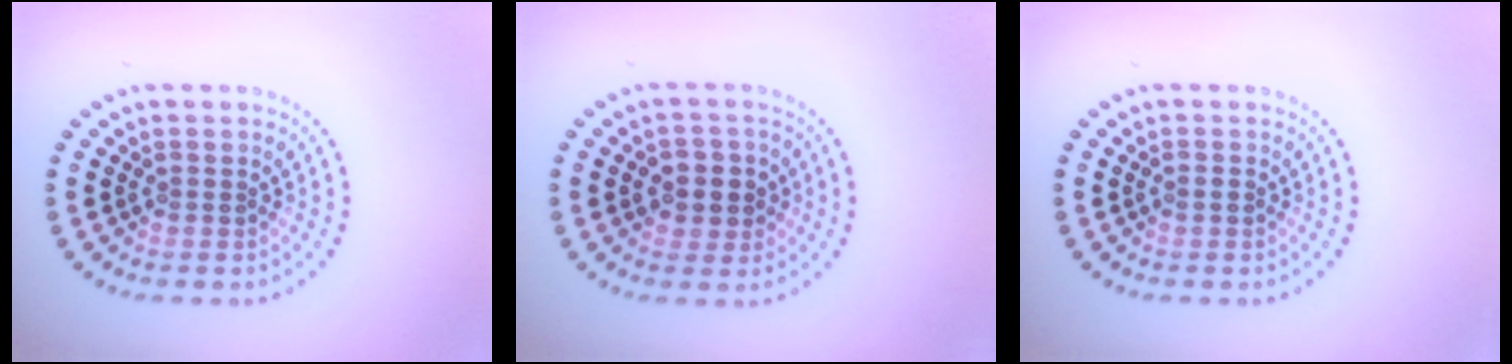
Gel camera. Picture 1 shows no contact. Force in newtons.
{"total": 3.1, "press": 3.0, "slide": 0.8}
{"total": 0.9, "press": 0.9, "slide": 0.2}